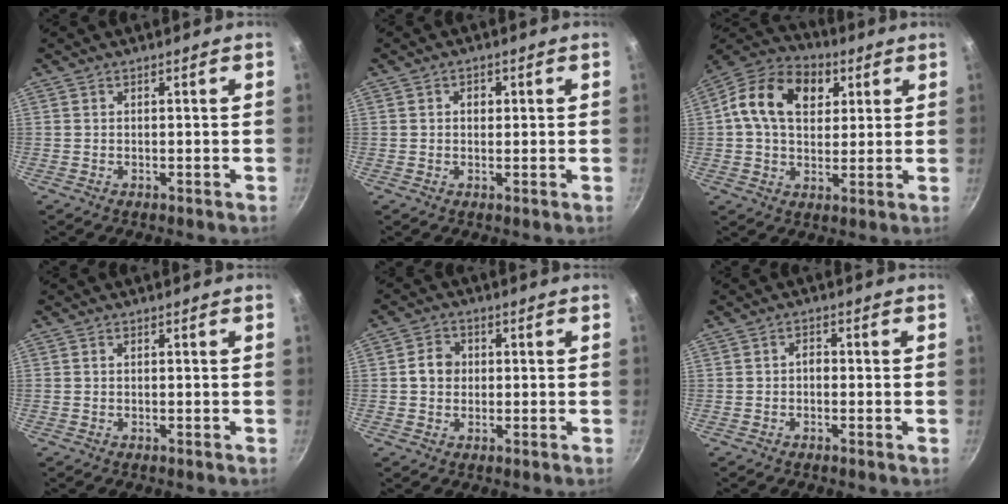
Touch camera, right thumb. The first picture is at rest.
{"total": 2.1, "force": [0.4, 1.7, 1.1], "torque": [-0.008, 0.001, 0.004]}
{"total": 16.2, "force": [4.7, 11.5, 10.4], "torque": [-0.157, 0.010, 0.062]}
{"total": 0.6, "force": [0.1, 0.5, 0.4], "torque": [-0.005, 0.004, 0.001]}
{"total": 4.7, "force": [0.2, 4.1, 2.3], "torque": [-0.017, 0.010, -0.004]}
{"total": 1.7, "force": [-0.4, 1.2, 1.2], "torque": [-0.019, 0.009, -0.012]}